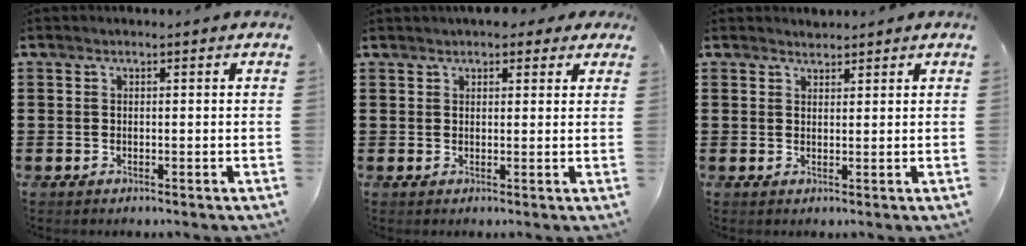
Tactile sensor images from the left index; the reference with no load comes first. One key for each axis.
{"total": 2.6, "fx": 2.2, "fy": 1.1, "fz": 0.8, "tx": -0.015, "ty": 0.004, "tz": 0.039}
{"total": 1.5, "fx": 1.4, "fy": 0.3, "fz": -0.1, "tx": -0.001, "ty": 0.002, "tz": 0.029}